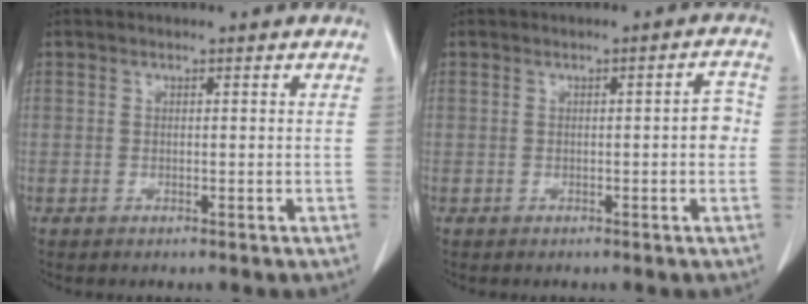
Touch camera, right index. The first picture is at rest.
{"total": 2.7, "force": [-0.2, 0.6, 2.7], "torque": [-0.028, 0.005, -0.005]}